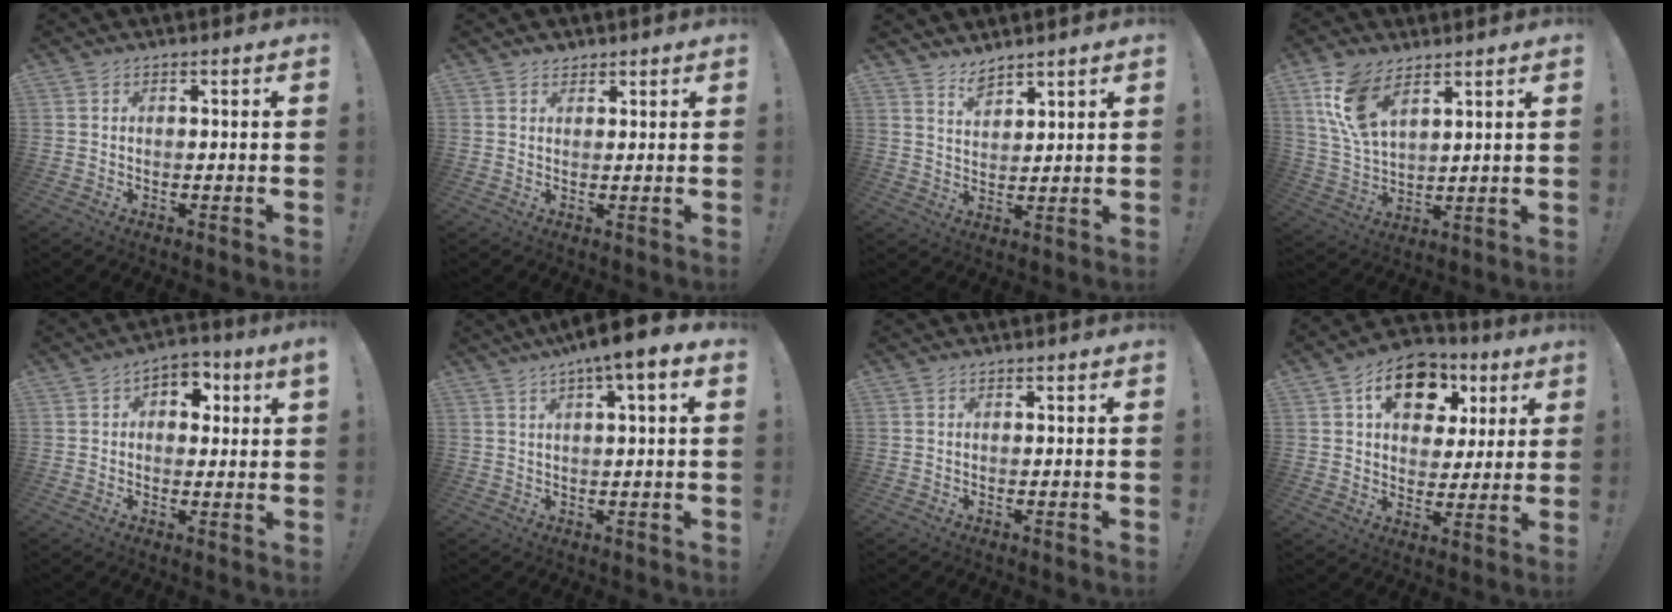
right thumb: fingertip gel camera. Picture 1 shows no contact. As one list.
[{"total": 2.6, "force": [2.0, 1.7, 0.1], "torque": [0.004, -0.006, 0.037]}, {"total": 5.2, "force": [4.6, 2.2, 1.2], "torque": [-0.017, -0.032, 0.086]}, {"total": 12.2, "force": [6.9, 6.3, 7.9], "torque": [-0.163, -0.021, 0.130]}, {"total": 5.4, "force": [1.8, 3.8, 3.5], "torque": [-0.038, -0.008, 0.026]}, {"total": 7.1, "force": [3.1, 0.8, 6.4], "torque": [-0.089, -0.019, 0.047]}, {"total": 0.0}, {"total": 15.1, "force": [6.8, 10.3, 8.6], "torque": [-0.123, -0.024, 0.122]}]